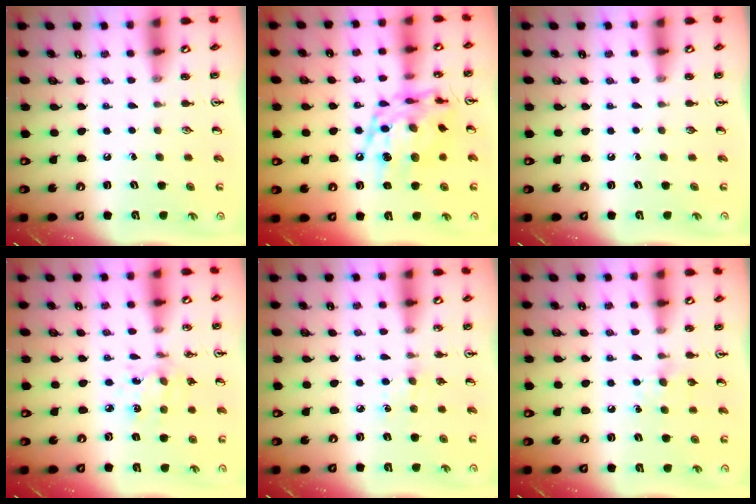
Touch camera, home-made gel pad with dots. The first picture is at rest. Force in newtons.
{"total": 16.1, "press": 16.0, "slide": 1.3}
{"total": 0.0}
{"total": 3.1, "press": 2.9, "slide": 1.1}
{"total": 5.1, "press": 5.0, "slide": 0.6}
{"total": 4.9, "press": 4.8, "slide": 0.7}